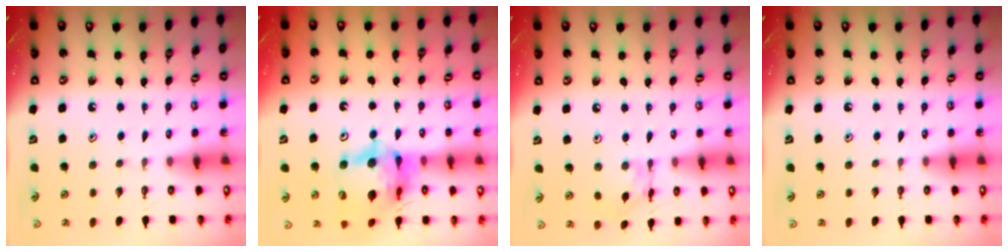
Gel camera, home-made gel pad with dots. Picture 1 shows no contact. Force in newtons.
{"total": 18.5, "press": 18.4, "slide": 2.1}
{"total": 9.0, "press": 9.0, "slide": 0.8}
{"total": 0.0}